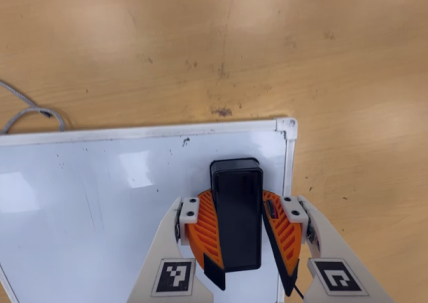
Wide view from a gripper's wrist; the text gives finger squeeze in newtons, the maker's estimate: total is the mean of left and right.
{"total": 14.6, "left": 16.7, "right": 12.5}